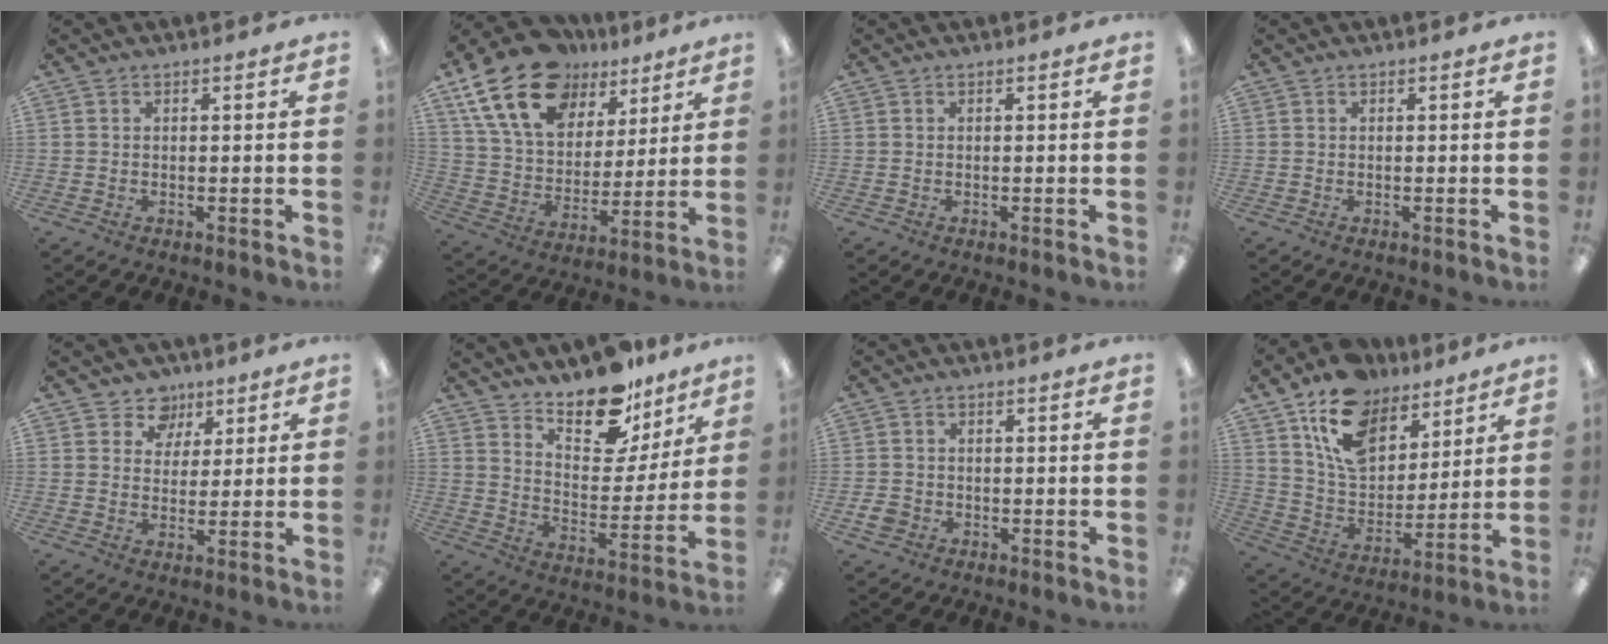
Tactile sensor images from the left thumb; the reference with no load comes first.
{"total": 21.8, "force": [12.5, 13.5, 11.6], "torque": [-0.220, -0.054, 0.230]}
{"total": 0.0}
{"total": 0.0}
{"total": 6.8, "force": [3.9, 5.5, 0.8], "torque": [-0.012, -0.024, 0.070]}
{"total": 15.0, "force": [12.4, 6.2, 5.6], "torque": [-0.095, -0.091, 0.225]}
{"total": 2.9, "force": [-1.2, 2.5, 1.1], "torque": [-0.024, 0.003, -0.023]}
{"total": 16.6, "force": [11.0, 10.0, 7.4], "torque": [-0.139, -0.052, 0.205]}